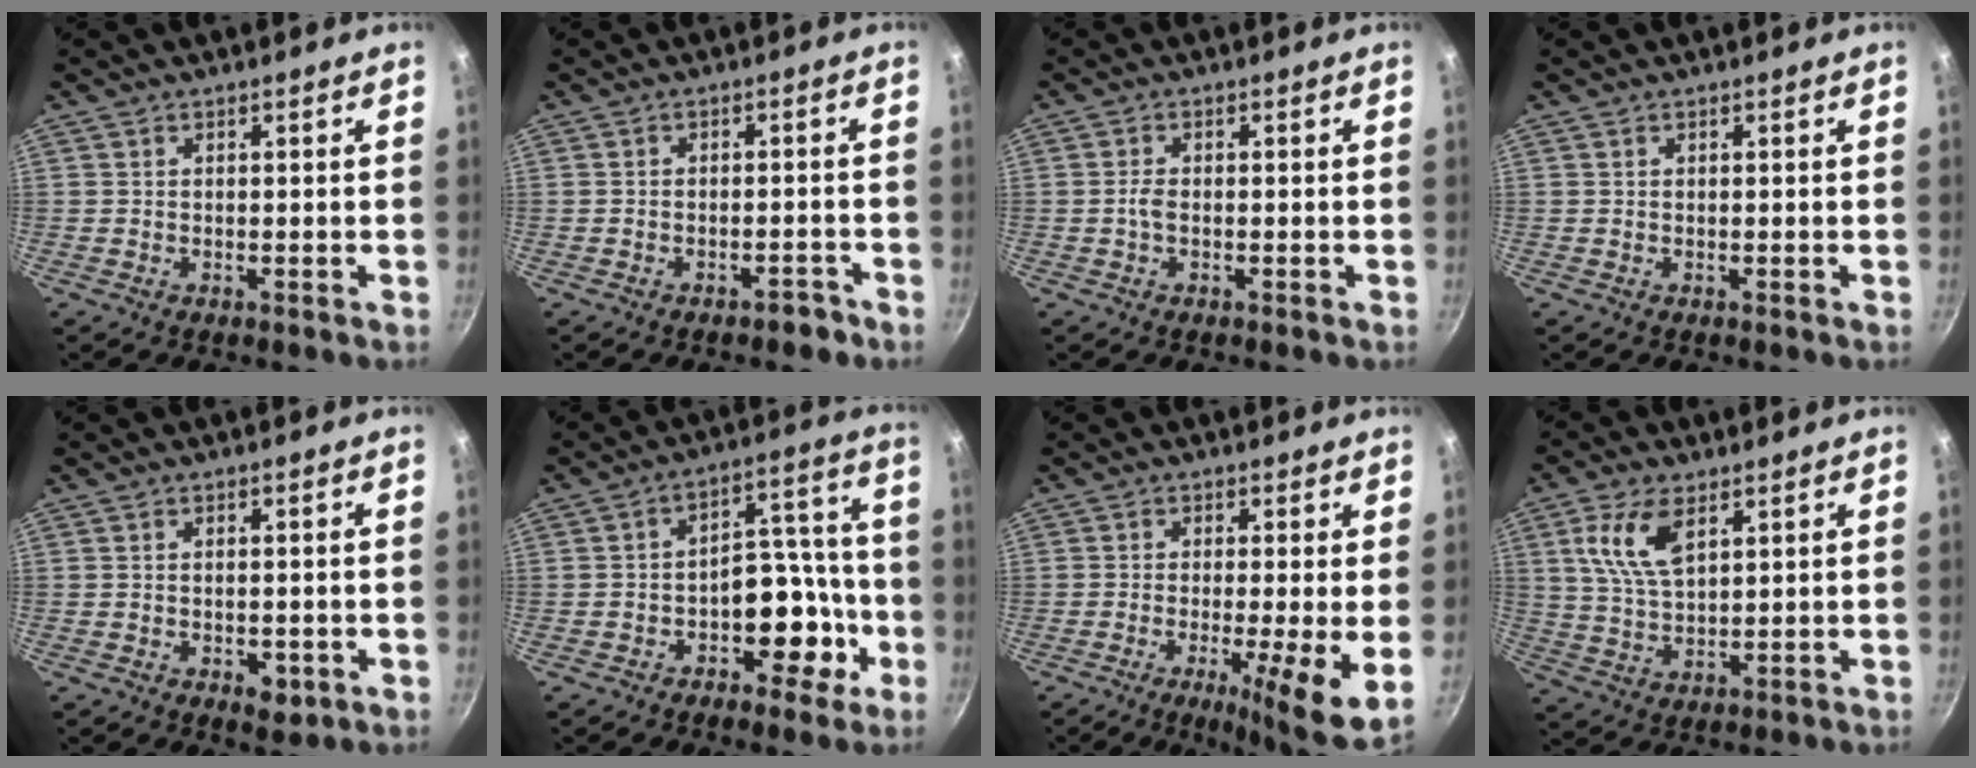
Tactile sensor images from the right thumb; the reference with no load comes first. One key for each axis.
{"total": 2.9, "fx": -2.2, "fy": 1.3, "fz": 1.4, "tx": -0.007, "ty": 0.032, "tz": -0.018}
{"total": 1.8, "fx": -0.4, "fy": 0.9, "fz": 1.5, "tx": -0.033, "ty": 0.007, "tz": -0.012}
{"total": 0.0}
{"total": 3.6, "fx": -1.2, "fy": 2.0, "fz": 2.7, "tx": -0.034, "ty": 0.000, "tz": -0.012}
{"total": 12.1, "fx": -4.7, "fy": 7.8, "fz": 7.9, "tx": -0.052, "ty": 0.070, "tz": -0.059}
{"total": 10.5, "fx": -2.0, "fy": 1.6, "fz": 10.2, "tx": -0.150, "ty": -0.009, "tz": -0.029}
{"total": 9.7, "fx": 4.0, "fy": 4.9, "fz": 7.4, "tx": -0.142, "ty": -0.012, "tz": 0.082}